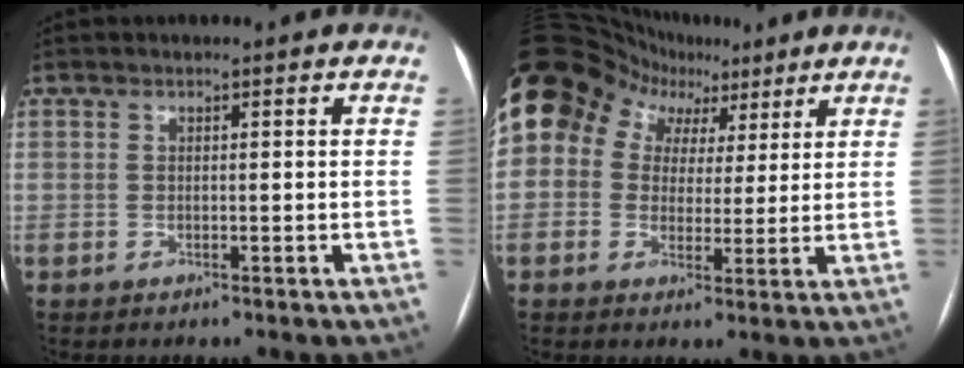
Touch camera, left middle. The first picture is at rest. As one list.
[{"total": 19.3, "force": [9.0, 14.8, 8.5], "torque": [-0.211, 0.099, 0.164]}]